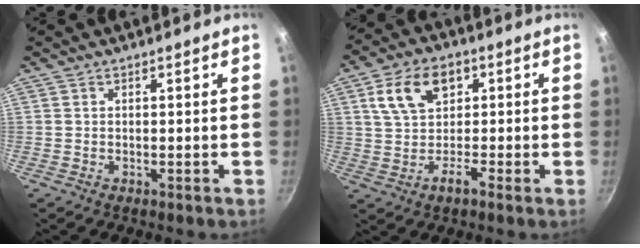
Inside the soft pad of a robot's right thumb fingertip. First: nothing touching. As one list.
[{"total": 9.8, "force": [1.9, 7.0, 6.6], "torque": [-0.090, 0.019, 0.020]}]